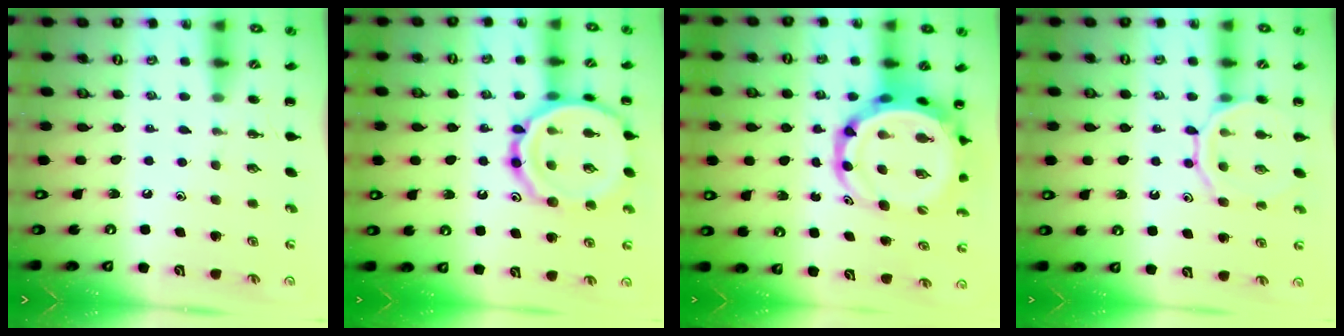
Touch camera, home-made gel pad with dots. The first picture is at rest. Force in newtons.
{"total": 19.3, "press": 19.3, "slide": 1.6}
{"total": 10.2, "press": 9.8, "slide": 2.9}
{"total": 12.1, "press": 12.0, "slide": 1.3}